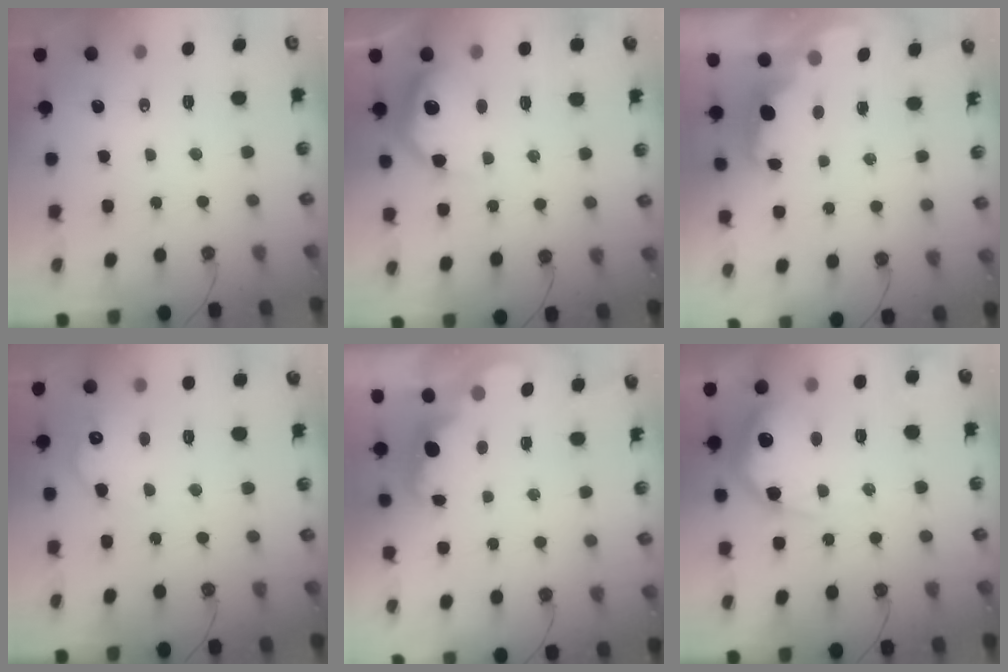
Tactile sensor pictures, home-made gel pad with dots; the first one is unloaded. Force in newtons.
{"total": 13.9, "press": 13.9, "slide": 0.8}
{"total": 2.4, "press": 2.3, "slide": 0.5}
{"total": 10.3, "press": 10.3, "slide": 0.5}
{"total": 2.4, "press": 2.4, "slide": 0.5}
{"total": 21.2, "press": 21.2, "slide": 1.7}